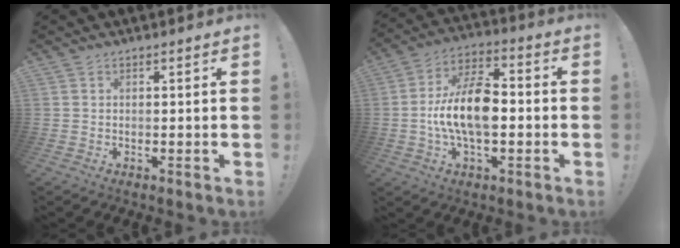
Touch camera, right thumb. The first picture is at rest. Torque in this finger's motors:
{"motor_torque": [2.42, 1.10, 0.43, -0.17, 0.33]}